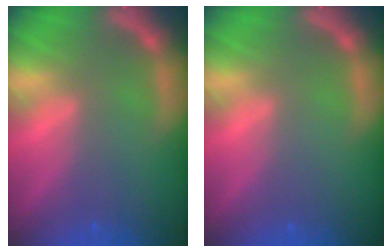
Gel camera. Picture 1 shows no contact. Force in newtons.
{"total": 0.0}